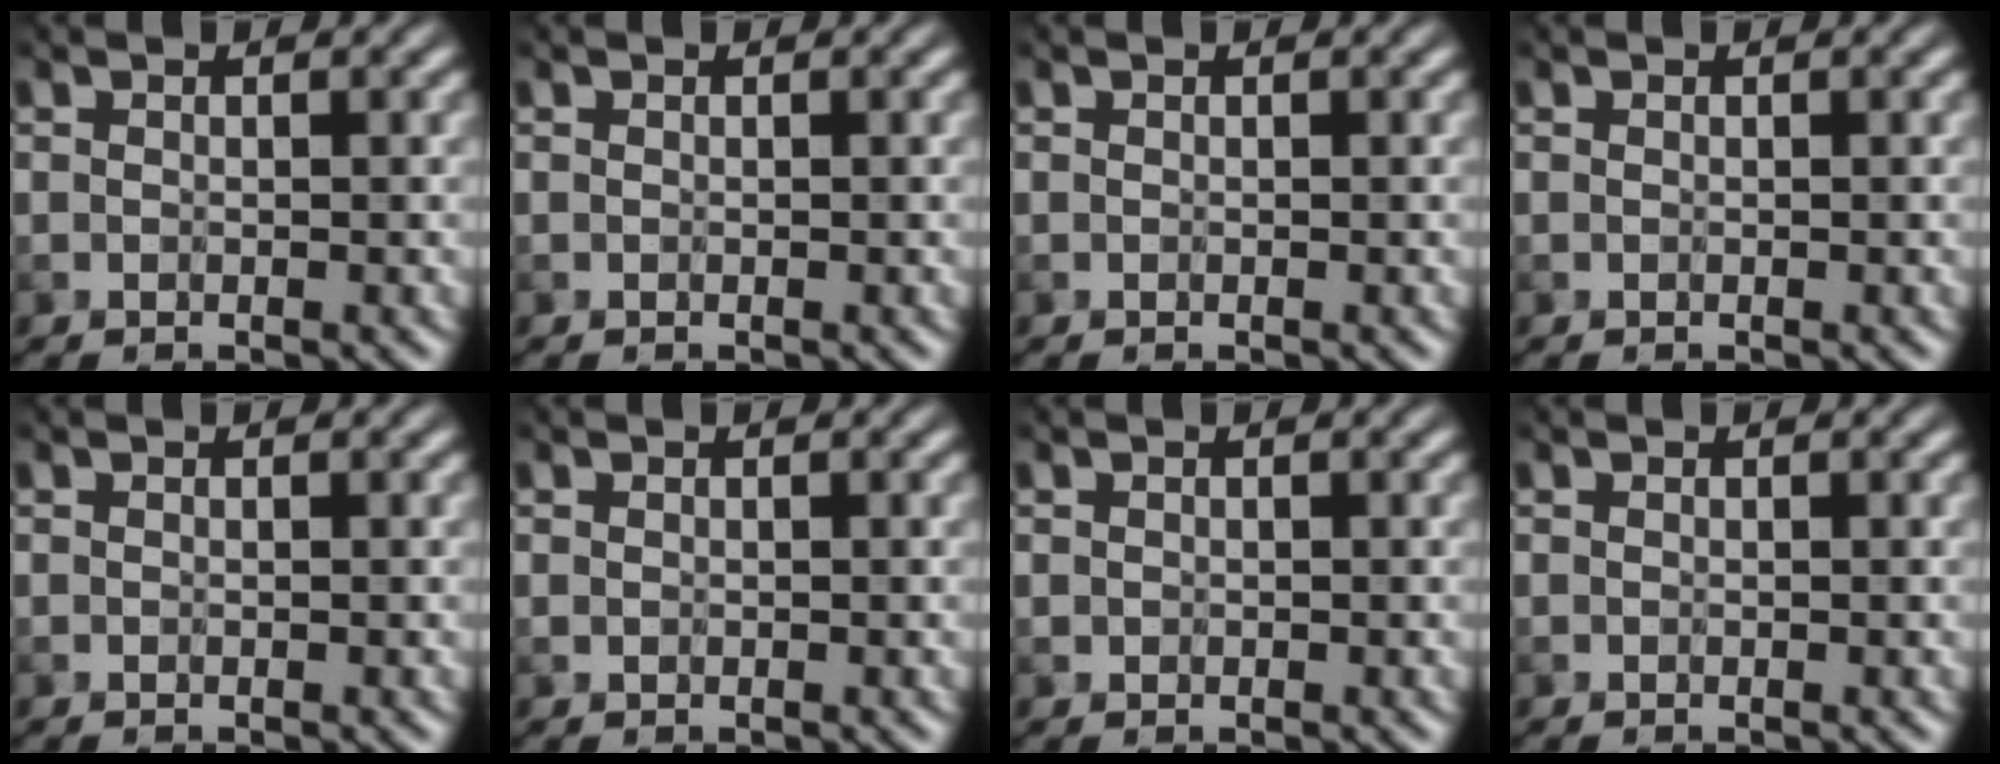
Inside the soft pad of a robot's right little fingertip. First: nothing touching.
{"total": 0.0}
{"total": 0.0}
{"total": 0.0}
{"total": 0.0}
{"total": 0.5, "force": [0.5, 0.2, -0.1], "torque": [0.005, -0.001, 0.010]}
{"total": 0.6, "force": [0.3, 0.3, -0.4], "torque": [0.009, 0.001, 0.006]}
{"total": 0.0}